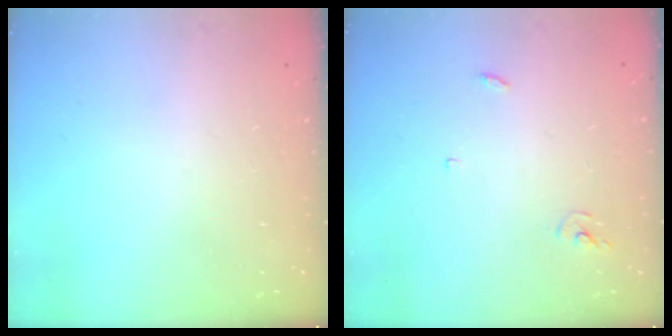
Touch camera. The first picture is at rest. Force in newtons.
{"total": 3.0, "press": 3.0, "slide": 0.2}